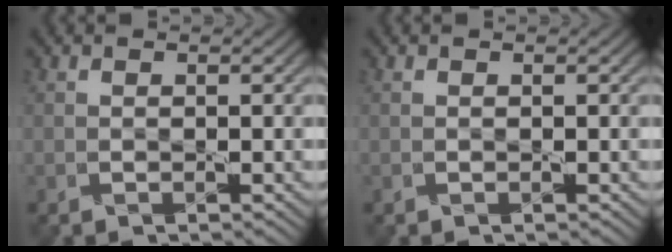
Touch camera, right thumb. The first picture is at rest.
{"total": 0.0}